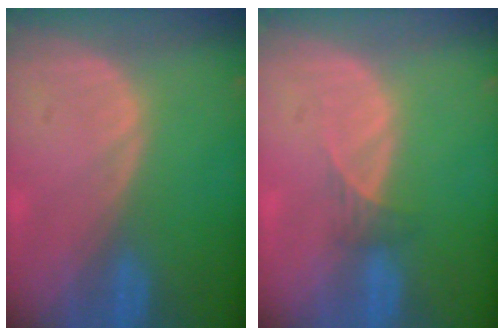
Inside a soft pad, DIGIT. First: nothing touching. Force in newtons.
{"total": 1.6, "press": 1.3, "slide": 0.9}